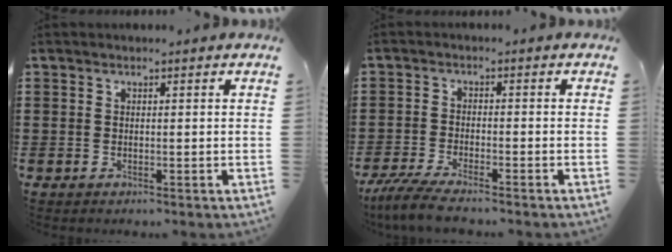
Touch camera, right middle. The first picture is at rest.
{"total": 4.8, "force": [-4.3, 0.4, 2.1], "torque": [-0.063, -0.015, -0.089]}